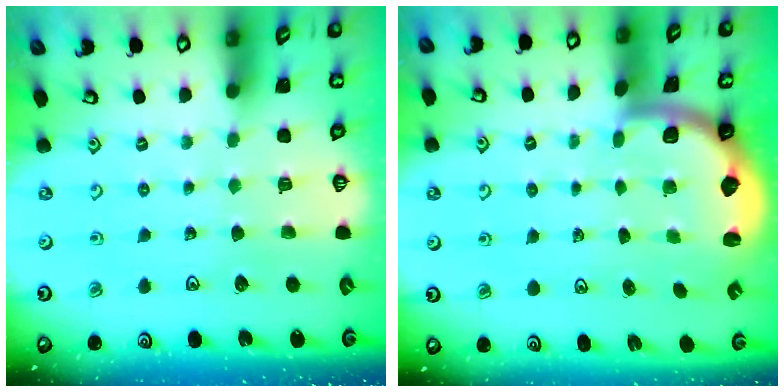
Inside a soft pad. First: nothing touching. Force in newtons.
{"total": 1.9, "press": 1.8, "slide": 0.5}